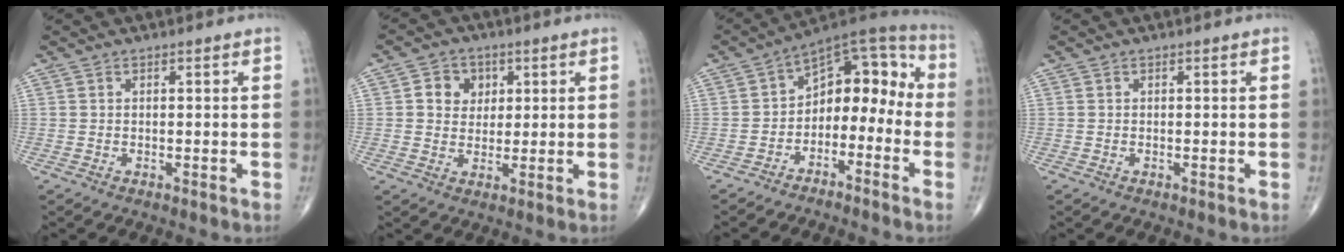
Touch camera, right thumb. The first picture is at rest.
{"total": 5.9, "force": [1.7, 5.1, 2.4], "torque": [-0.007, -0.001, 0.024]}
{"total": 12.7, "force": [-3.5, 8.5, 8.8], "torque": [-0.077, 0.083, -0.066]}
{"total": 0.0}